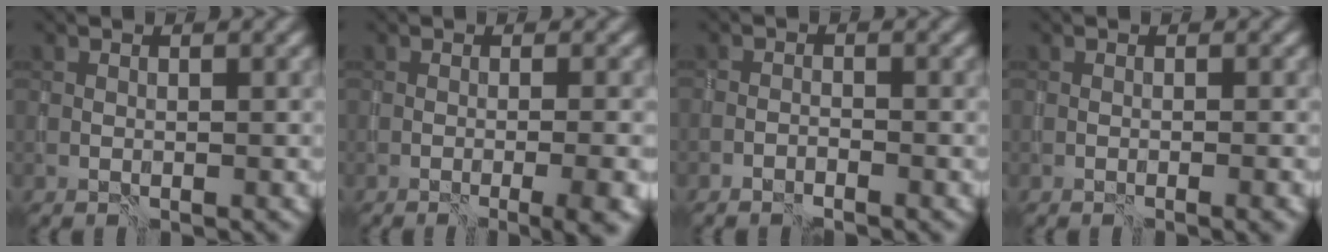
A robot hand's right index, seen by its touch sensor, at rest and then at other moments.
{"total": 4.9, "force": [-1.4, 1.5, 4.4], "torque": [-0.033, -0.008, -0.014]}
{"total": 1.1, "force": [-1.1, 0.2, 0.2], "torque": [-0.004, 0.001, -0.024]}
{"total": 0.8, "force": [-0.4, -0.1, 0.7], "torque": [-0.006, -0.003, -0.010]}